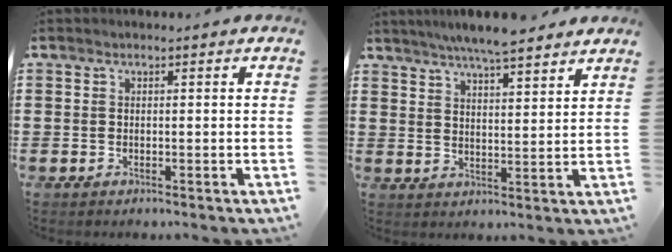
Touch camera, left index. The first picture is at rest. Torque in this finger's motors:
{"motor_torque": [2.14, 0.00, 0.93, 0.15]}